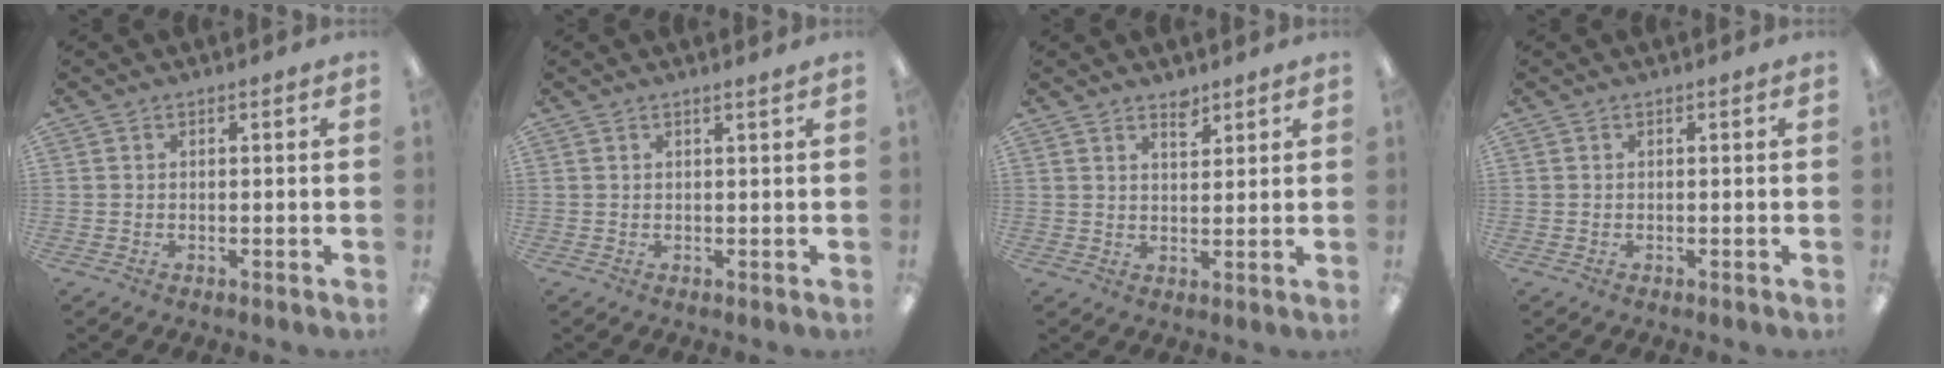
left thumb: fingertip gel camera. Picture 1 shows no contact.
{"total": 0.9, "force": [0.8, -0.1, 0.5], "torque": [-0.008, -0.002, 0.014]}
{"total": 3.3, "force": [2.8, 1.5, 0.9], "torque": [0.000, -0.021, 0.048]}
{"total": 0.0}